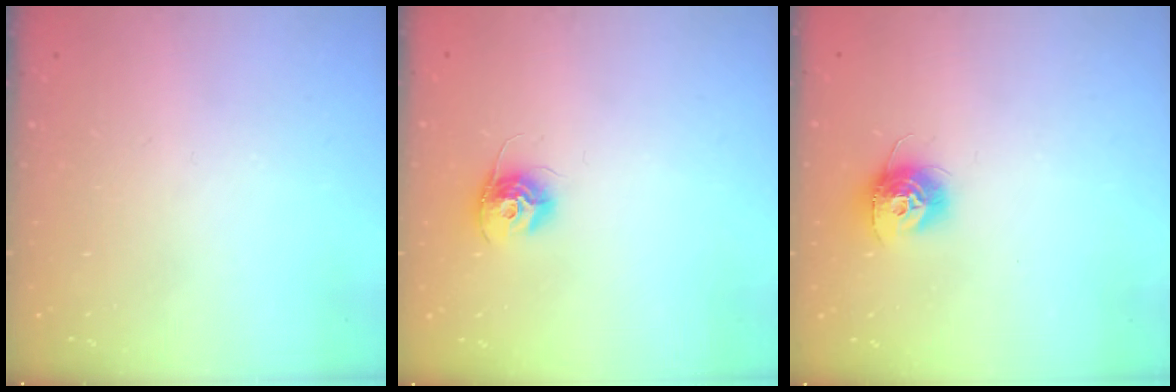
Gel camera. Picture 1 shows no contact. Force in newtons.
{"total": 10.3, "press": 10.3, "slide": 0.5}
{"total": 10.2, "press": 10.2, "slide": 0.4}